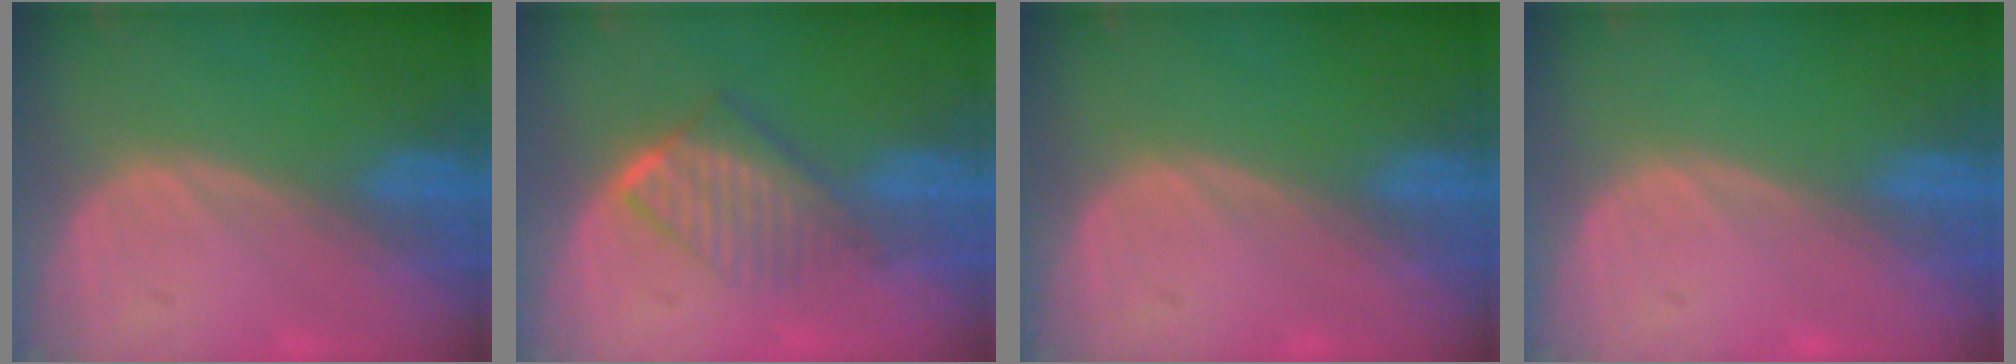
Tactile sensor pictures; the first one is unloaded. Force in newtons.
{"total": 6.6, "press": 5.9, "slide": 2.9}
{"total": 0.0}
{"total": 0.0}